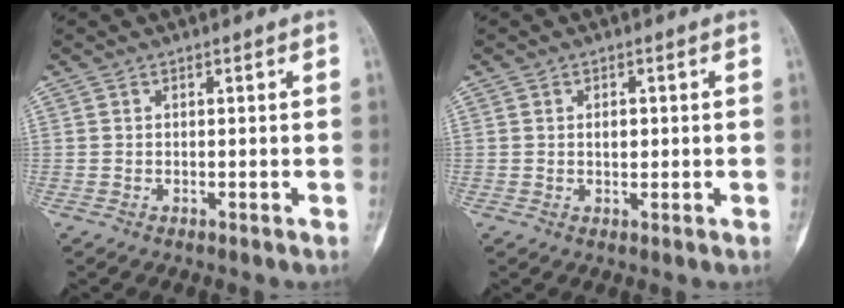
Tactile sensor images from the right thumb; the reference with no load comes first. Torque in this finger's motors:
{"motor_torque": [0.32, 0.18, 0.17, -0.44, 0.12]}